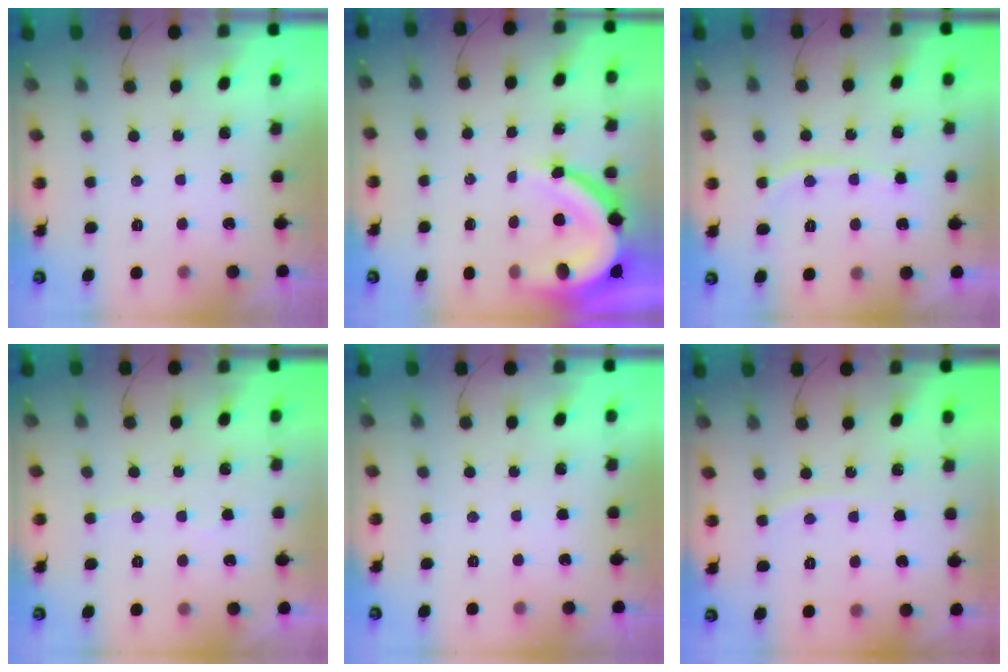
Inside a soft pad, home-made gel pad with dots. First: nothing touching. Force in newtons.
{"total": 11.0, "press": 10.9, "slide": 1.3}
{"total": 8.4, "press": 8.3, "slide": 1.2}
{"total": 2.2, "press": 2.2, "slide": 0.2}
{"total": 0.0}
{"total": 3.7, "press": 3.7, "slide": 0.5}